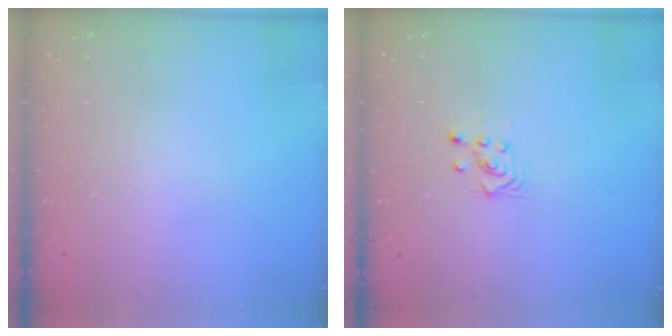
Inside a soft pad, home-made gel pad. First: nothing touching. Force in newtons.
{"total": 3.5, "press": 3.1, "slide": 1.6}